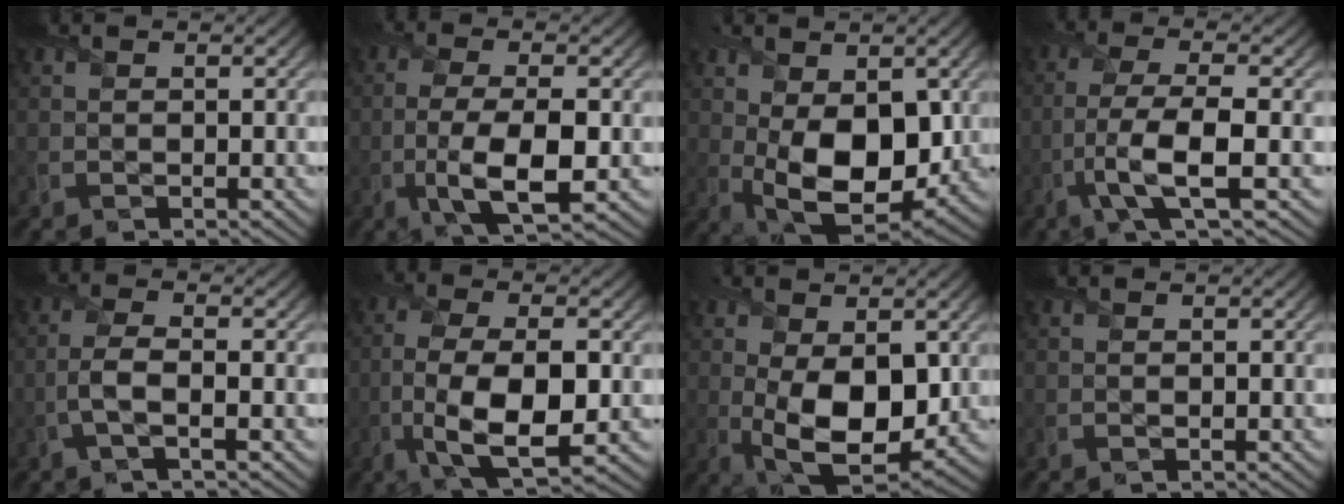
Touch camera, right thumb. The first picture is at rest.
{"total": 8.5, "force": [-2.2, 3.0, 7.6], "torque": [-0.154, -0.004, -0.040]}
{"total": 12.3, "force": [0.1, 7.1, 10.0], "torque": [-0.197, -0.016, 0.012]}
{"total": 7.4, "force": [-2.4, 1.7, 6.8], "torque": [-0.137, 0.009, -0.060]}
{"total": 3.6, "force": [-1.1, 1.0, 3.2], "torque": [-0.078, 0.005, -0.031]}
{"total": 11.2, "force": [-2.6, 4.6, 10.0], "torque": [-0.205, -0.008, -0.046]}
{"total": 10.8, "force": [-0.3, 5.9, 9.0], "torque": [-0.181, -0.016, 0.006]}
{"total": 0.0}